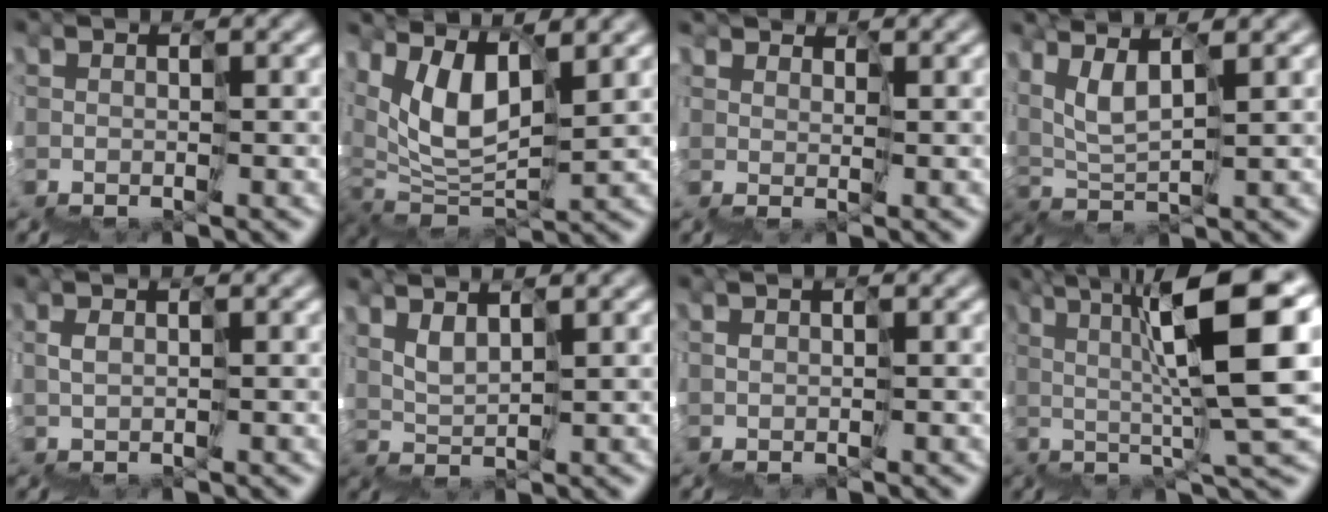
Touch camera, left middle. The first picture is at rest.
{"total": 4.7, "force": [3.4, 1.0, 3.1], "torque": [-0.071, 0.016, 0.058]}
{"total": 2.0, "force": [1.9, -0.1, -0.6], "torque": [0.005, 0.014, 0.037]}
{"total": 4.1, "force": [3.7, -0.3, 1.7], "torque": [-0.047, 0.025, 0.071]}
{"total": 0.7, "force": [0.4, -0.2, 0.6], "torque": [-0.015, 0.009, 0.006]}
{"total": 2.8, "force": [2.5, -1.3, -0.4], "torque": [-0.006, 0.015, 0.050]}
{"total": 1.2, "force": [0.4, 0.8, 0.8], "torque": [-0.008, 0.010, 0.010]}
{"total": 10.4, "force": [3.2, 0.3, 9.9], "torque": [-0.139, 0.036, 0.054]}